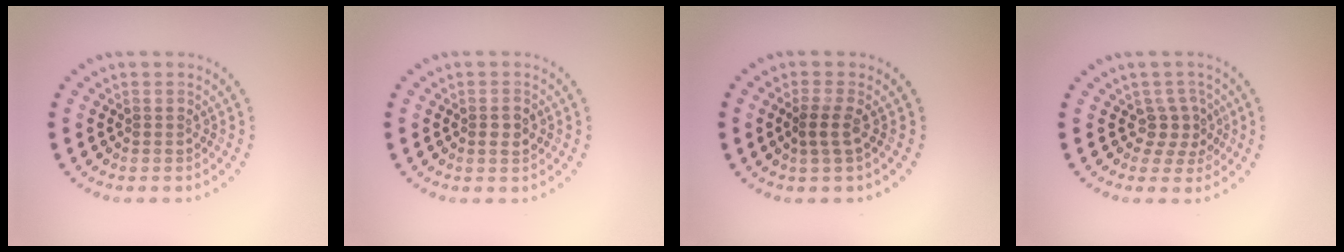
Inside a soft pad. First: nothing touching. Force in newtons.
{"total": 1.3, "press": 1.2, "slide": 0.2}
{"total": 1.7, "press": 1.4, "slide": 1.0}
{"total": 2.2, "press": 1.6, "slide": 1.5}